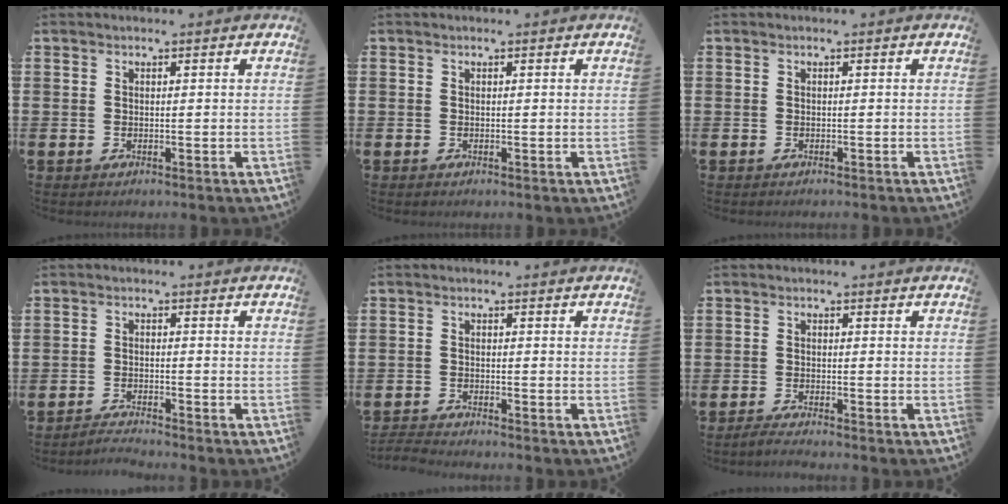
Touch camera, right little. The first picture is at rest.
{"total": 0.0}
{"total": 0.0}
{"total": 1.7, "force": [-1.7, -0.2, 0.1], "torque": [-0.004, 0.005, -0.034]}
{"total": 1.6, "force": [-1.5, -0.1, 0.3], "torque": [-0.007, 0.003, -0.032]}
{"total": 1.4, "force": [-1.2, -0.1, 0.7], "torque": [-0.012, 0.001, -0.023]}